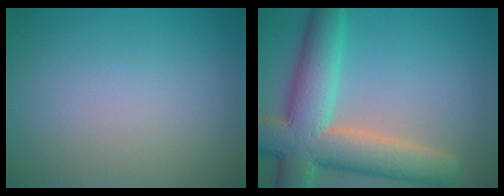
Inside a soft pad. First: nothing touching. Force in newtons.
{"total": 10.2, "press": 10.1, "slide": 0.9}